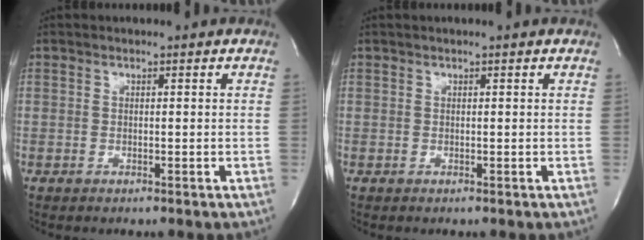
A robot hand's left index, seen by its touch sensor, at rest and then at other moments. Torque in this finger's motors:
{"motor_torque": [0.14, -0.15, 0.18, 0.02]}